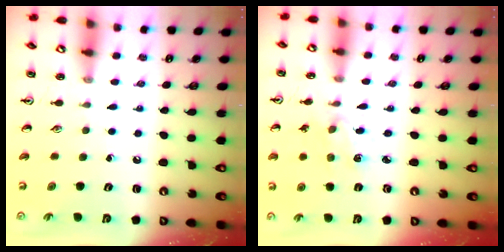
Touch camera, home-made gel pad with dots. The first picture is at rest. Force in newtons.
{"total": 2.7, "press": 2.6, "slide": 0.4}